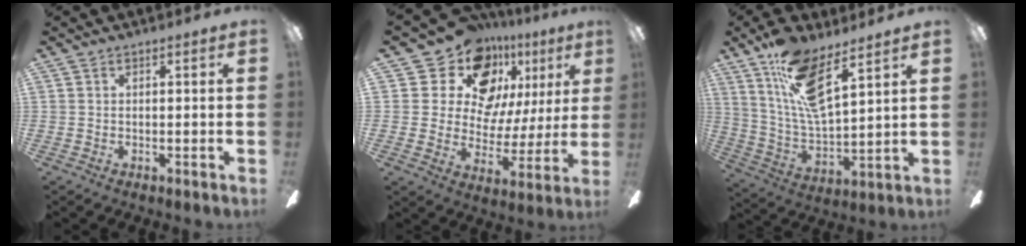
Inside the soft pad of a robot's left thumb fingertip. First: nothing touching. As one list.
[{"total": 18.9, "force": [10.6, 13.1, 8.6], "torque": [-0.145, -0.058, 0.202]}, {"total": 15.3, "force": [9.8, 4.8, 10.8], "torque": [-0.211, -0.039, 0.173]}]